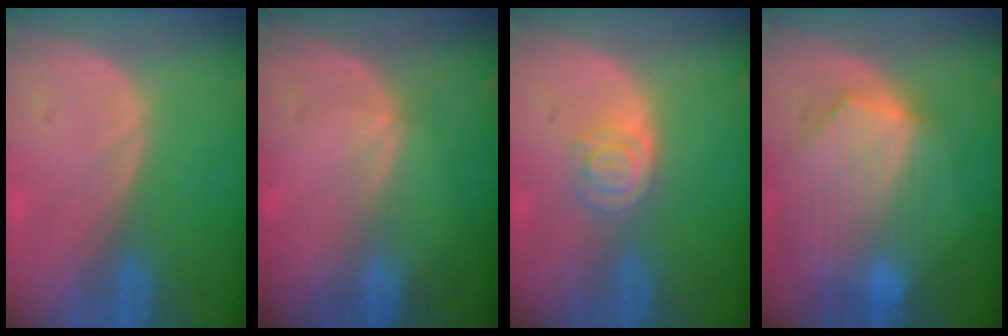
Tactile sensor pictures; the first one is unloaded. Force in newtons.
{"total": 1.2, "press": 0.7, "slide": 0.9}
{"total": 4.1, "press": 3.8, "slide": 1.5}
{"total": 9.8, "press": 8.6, "slide": 4.7}